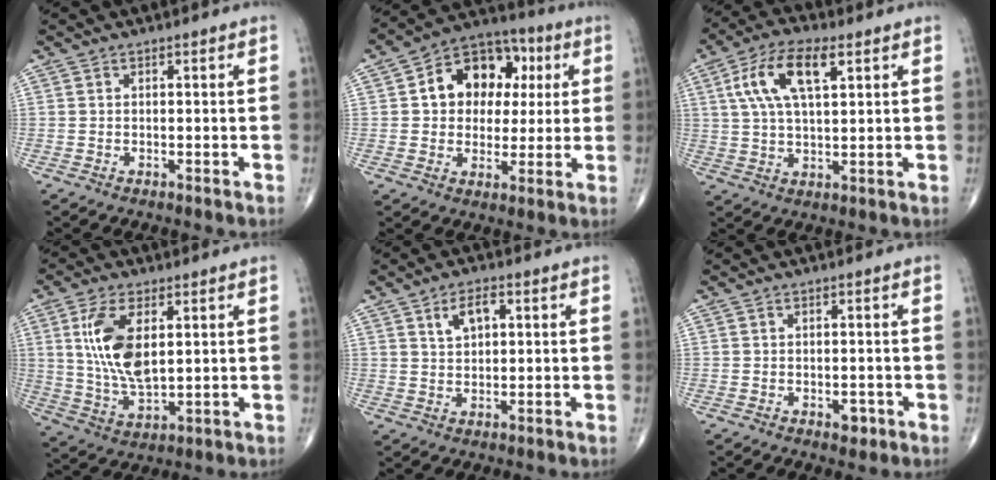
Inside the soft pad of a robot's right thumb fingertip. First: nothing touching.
{"total": 14.6, "force": [3.2, 10.9, 9.1], "torque": [-0.089, 0.016, 0.042]}
{"total": 11.7, "force": [4.3, 5.0, 9.7], "torque": [-0.190, 0.006, 0.078]}
{"total": 12.1, "force": [3.0, 5.8, 10.3], "torque": [-0.202, -0.019, 0.065]}
{"total": 4.7, "force": [1.9, 2.5, 3.5], "torque": [-0.054, -0.001, 0.034]}
{"total": 2.2, "force": [-1.0, 1.3, 1.4], "torque": [-0.006, 0.002, -0.011]}